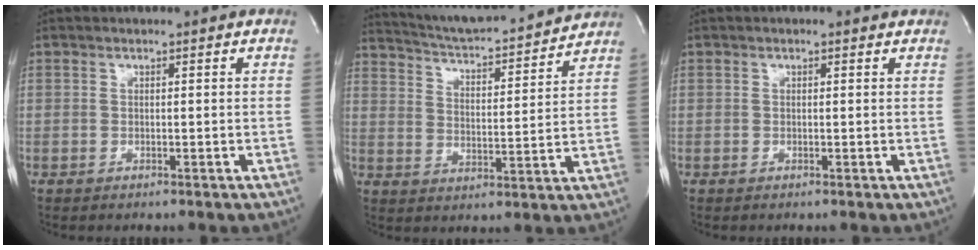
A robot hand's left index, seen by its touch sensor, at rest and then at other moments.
{"total": 17.5, "force": [16.3, 1.9, 6.0], "torque": [-0.099, 0.000, 0.238]}
{"total": 0.6, "force": [-0.6, 0.3, 0.0], "torque": [-0.005, 0.000, -0.012]}